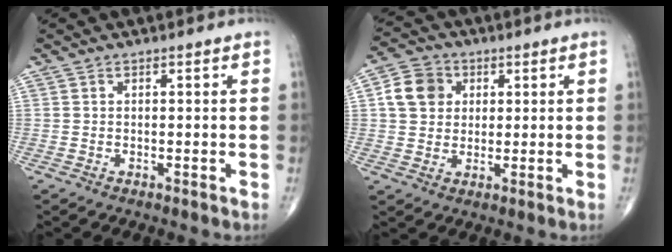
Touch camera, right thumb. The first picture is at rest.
{"total": 7.6, "force": [1.7, 6.5, 3.4], "torque": [-0.044, 0.004, 0.025]}